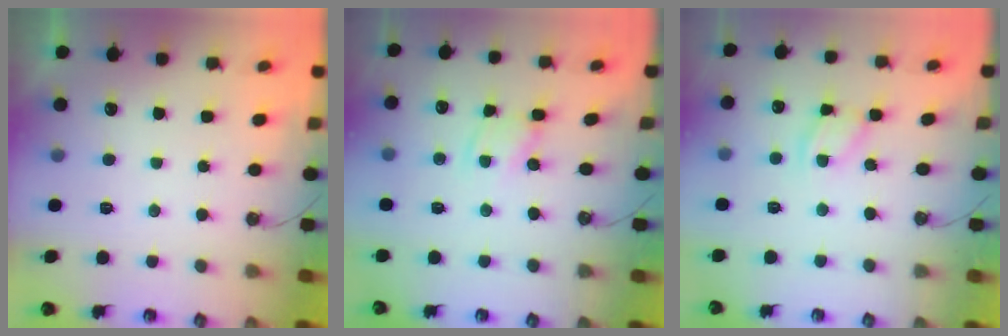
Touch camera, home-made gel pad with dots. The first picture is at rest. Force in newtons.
{"total": 1.4, "press": 1.4, "slide": 0.2}
{"total": 6.8, "press": 6.8, "slide": 0.3}